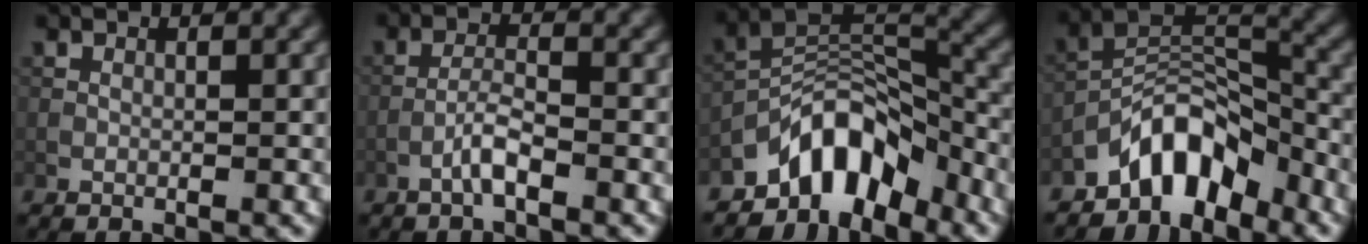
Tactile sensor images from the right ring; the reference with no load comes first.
{"total": 2.4, "force": [-1.5, 0.4, 1.9], "torque": [-0.037, 0.009, -0.035]}
{"total": 7.5, "force": [-5.5, 3.5, 3.7], "torque": [-0.038, 0.006, -0.107]}
{"total": 6.5, "force": [-4.9, 2.9, 3.2], "torque": [-0.037, 0.008, -0.097]}